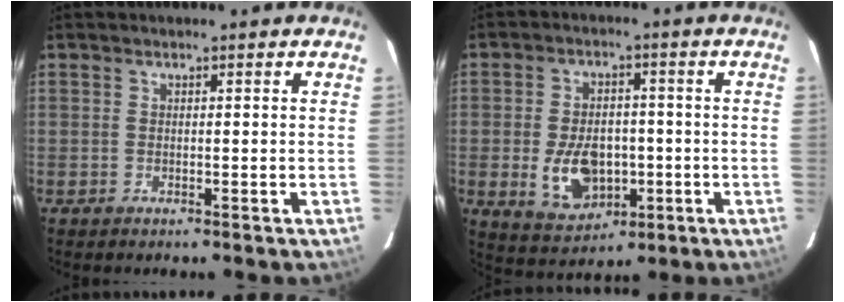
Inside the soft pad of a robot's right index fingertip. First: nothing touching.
{"total": 10.7, "force": [-2.5, 7.1, 7.6], "torque": [-0.156, -0.005, -0.025]}